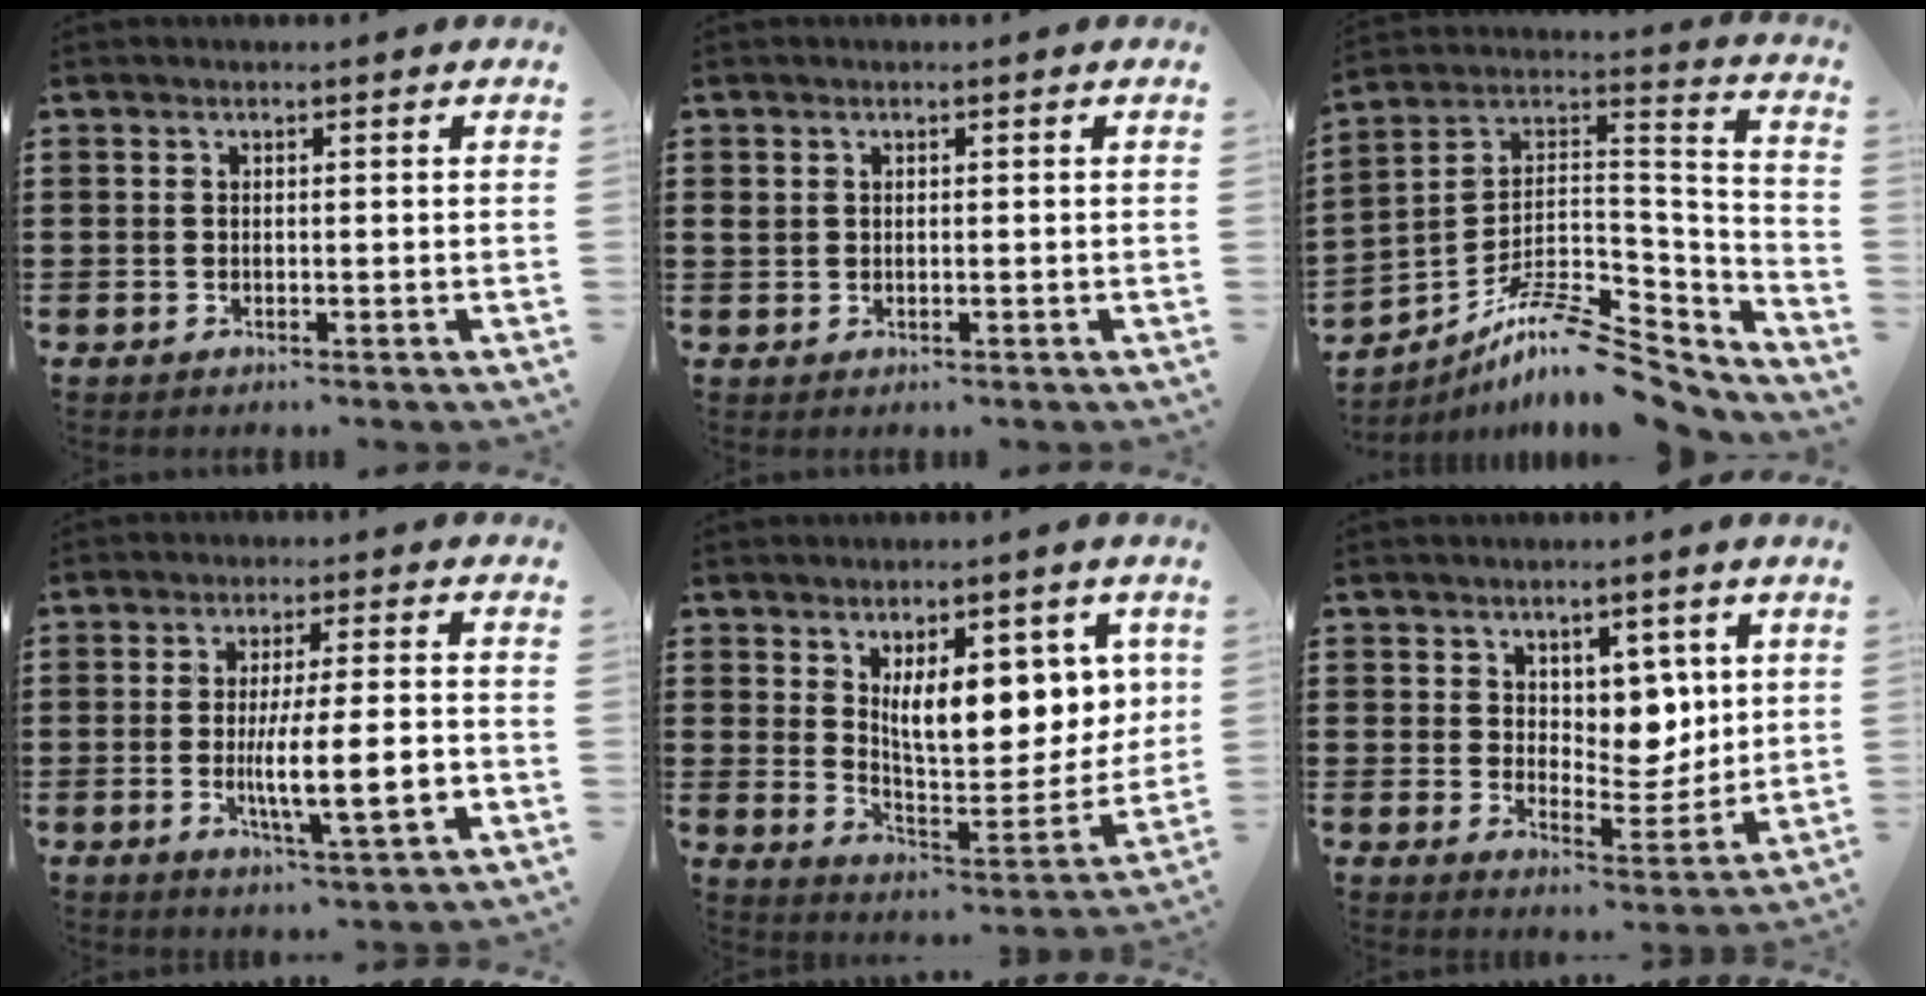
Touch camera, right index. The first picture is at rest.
{"total": 0.9, "force": [0.4, 0.7, 0.3], "torque": [-0.009, 0.005, 0.007]}
{"total": 11.0, "force": [-8.6, 3.0, 6.2], "torque": [-0.112, 0.014, -0.167]}
{"total": 9.6, "force": [-2.0, 1.8, 9.2], "torque": [-0.157, -0.012, -0.035]}
{"total": 10.8, "force": [4.5, 4.7, 8.7], "torque": [-0.130, -0.022, 0.073]}
{"total": 6.0, "force": [3.2, 4.5, 2.5], "torque": [-0.045, -0.010, 0.055]}